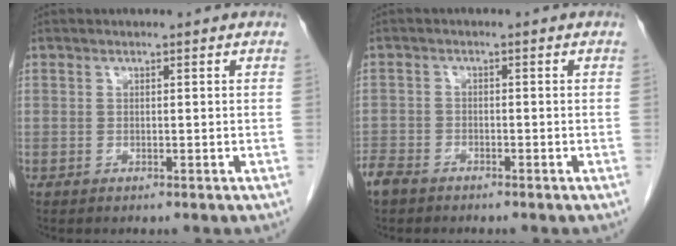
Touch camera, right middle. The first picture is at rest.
{"total": 3.4, "force": [-2.9, 1.4, 0.9], "torque": [-0.019, -0.002, -0.054]}